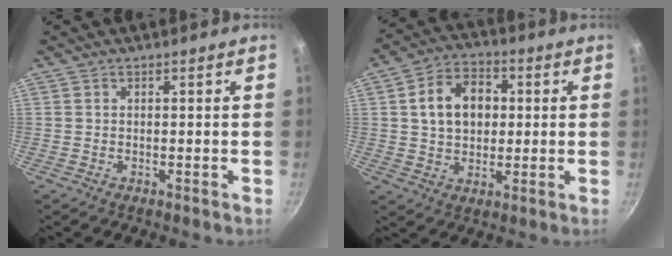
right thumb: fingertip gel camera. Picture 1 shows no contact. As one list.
[{"total": 11.4, "force": [1.8, 8.4, 7.5], "torque": [-0.098, 0.014, 0.023]}]